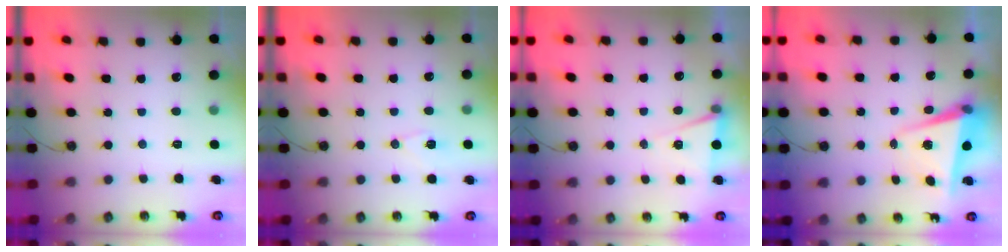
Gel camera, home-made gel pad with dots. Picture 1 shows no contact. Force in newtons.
{"total": 7.2, "press": 7.2, "slide": 0.1}
{"total": 5.5, "press": 3.2, "slide": 4.5}
{"total": 5.0, "press": 4.7, "slide": 1.8}